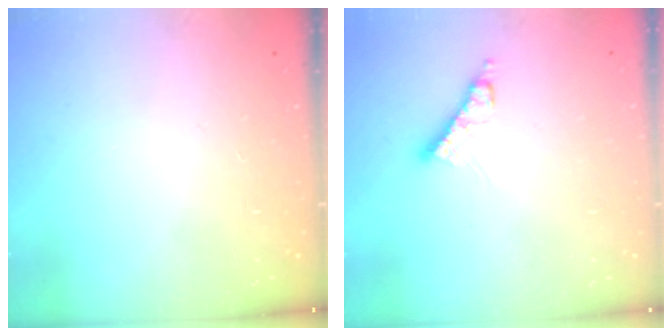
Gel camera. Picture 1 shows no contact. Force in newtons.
{"total": 6.1, "press": 6.1, "slide": 0.4}